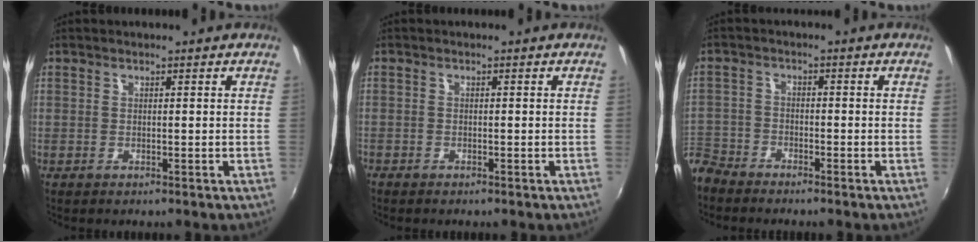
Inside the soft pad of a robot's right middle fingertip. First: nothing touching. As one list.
[{"total": 0.7, "force": [-0.6, 0.3, 0.2], "torque": [-0.007, 0.001, -0.011]}, {"total": 7.4, "force": [-6.2, 3.9, 1.2], "torque": [-0.056, 0.001, -0.131]}]